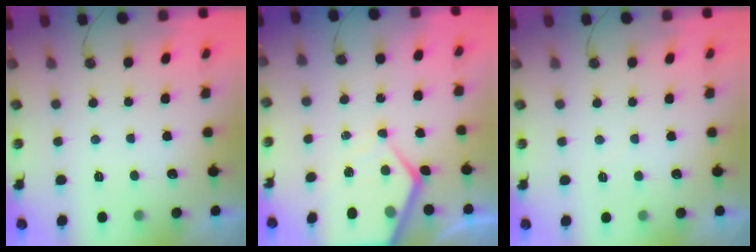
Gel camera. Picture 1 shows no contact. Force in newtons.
{"total": 8.9, "press": 8.9, "slide": 0.7}
{"total": 3.7, "press": 3.7, "slide": 0.4}